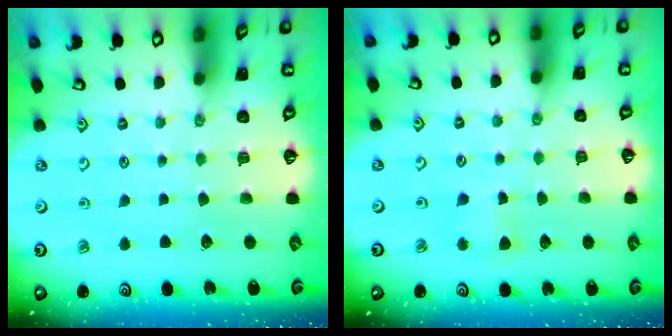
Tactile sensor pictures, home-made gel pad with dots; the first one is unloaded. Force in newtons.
{"total": 3.7, "press": 3.6, "slide": 0.6}